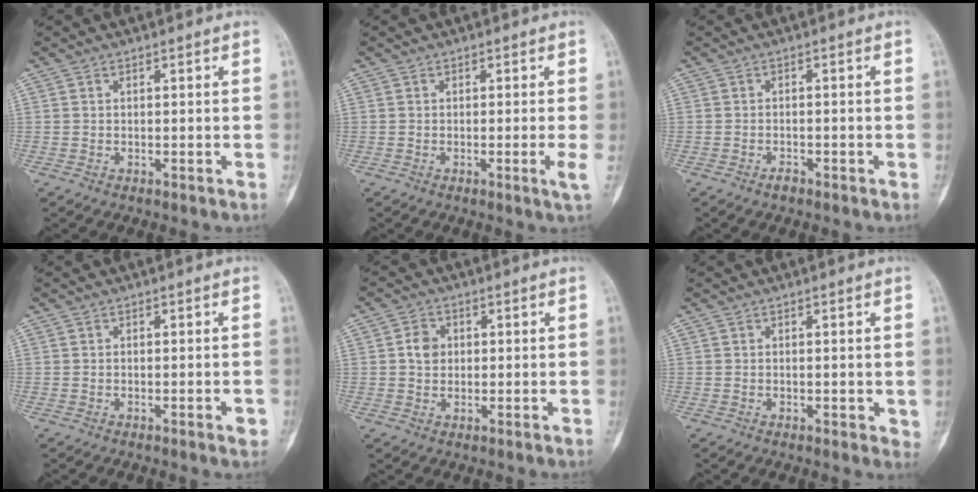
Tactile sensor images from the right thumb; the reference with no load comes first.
{"total": 1.8, "force": [-0.3, -0.4, 1.7], "torque": [-0.028, -0.007, -0.008]}
{"total": 1.3, "force": [-1.0, 0.7, 0.5], "torque": [-0.005, 0.005, -0.018]}
{"total": 1.4, "force": [-0.5, 0.5, 1.2], "torque": [-0.009, 0.003, -0.008]}
{"total": 4.0, "force": [0.6, 3.4, 2.1], "torque": [-0.019, 0.003, 0.006]}
{"total": 1.6, "force": [0.1, 0.9, 1.3], "torque": [-0.007, -0.005, -0.001]}